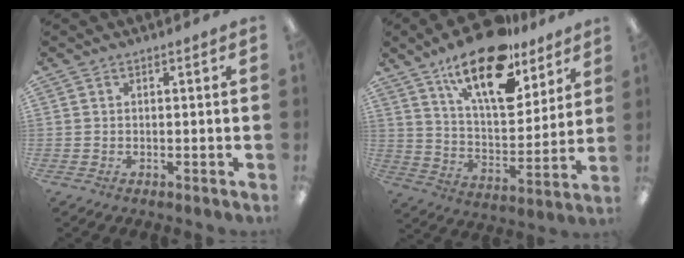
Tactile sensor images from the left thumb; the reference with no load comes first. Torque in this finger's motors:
{"motor_torque": [0.36, 0.42, 1.67, -1.11, 0.30]}